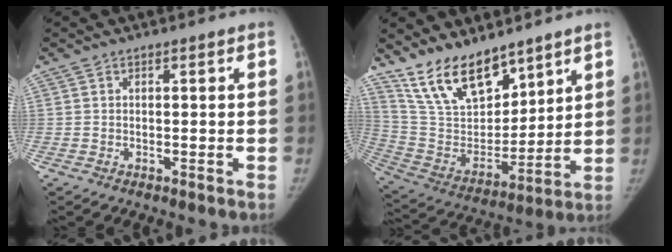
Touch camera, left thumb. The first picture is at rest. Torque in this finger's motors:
{"motor_torque": [0.23, 0.16, 1.03, -1.74, 0.04]}